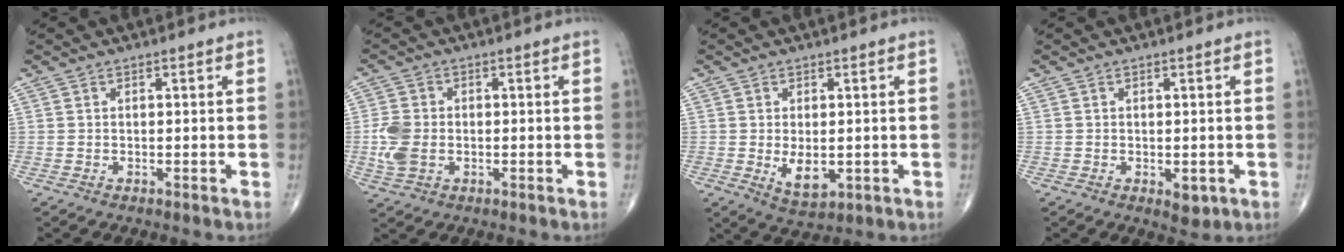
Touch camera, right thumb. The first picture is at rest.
{"total": 6.1, "force": [-0.9, 4.3, 4.2], "torque": [-0.098, 0.004, -0.018]}
{"total": 5.3, "force": [-0.7, 2.9, 4.4], "torque": [-0.063, -0.012, 0.002]}
{"total": 2.6, "force": [-0.7, 1.5, 2.0], "torque": [-0.013, -0.002, -0.002]}